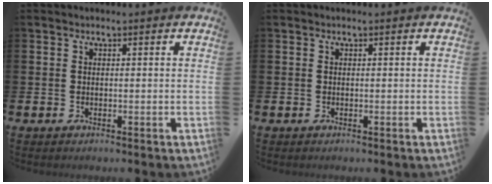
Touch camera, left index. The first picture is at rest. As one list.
[{"total": 0.0}]